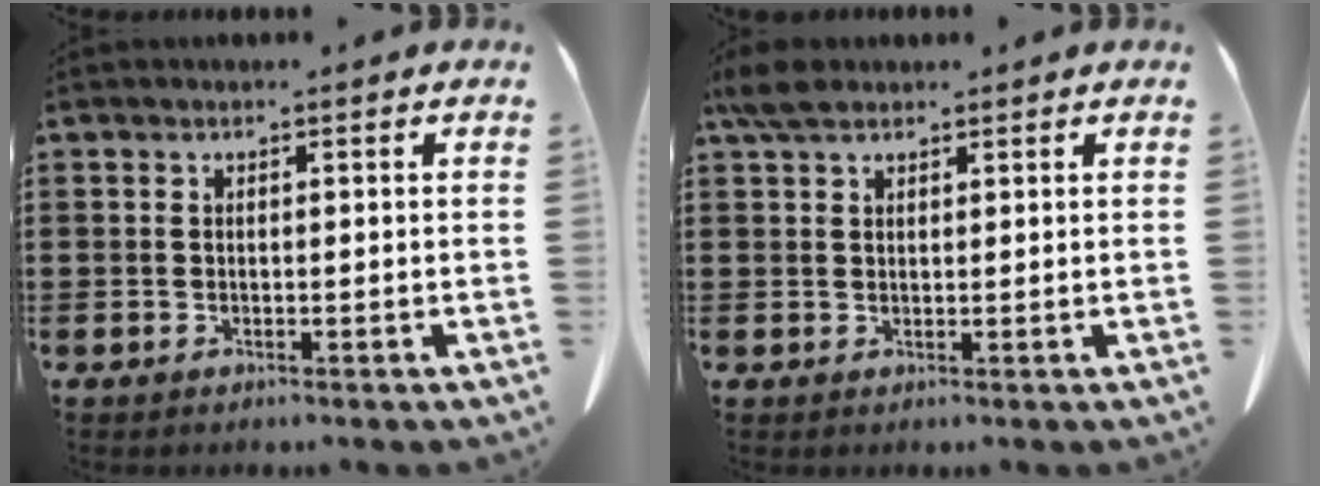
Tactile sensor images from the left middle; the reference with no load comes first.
{"total": 3.5, "force": [2.6, 1.4, 1.8], "torque": [-0.044, 0.005, 0.052]}